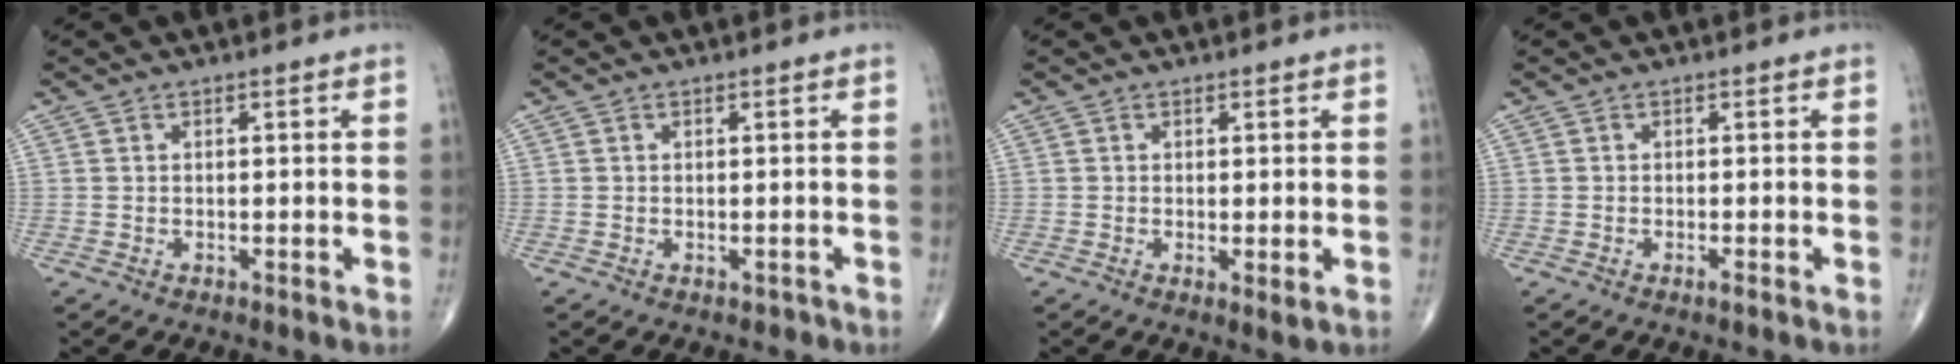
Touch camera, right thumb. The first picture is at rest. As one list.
[{"total": 0.6, "force": [-0.3, 0.4, 0.2], "torque": [0.003, 0.001, -0.004]}, {"total": 1.7, "force": [-0.1, 0.5, 1.6], "torque": [-0.030, -0.009, -0.003]}, {"total": 0.9, "force": [-0.5, 0.1, 0.7], "torque": [-0.015, -0.002, -0.010]}]